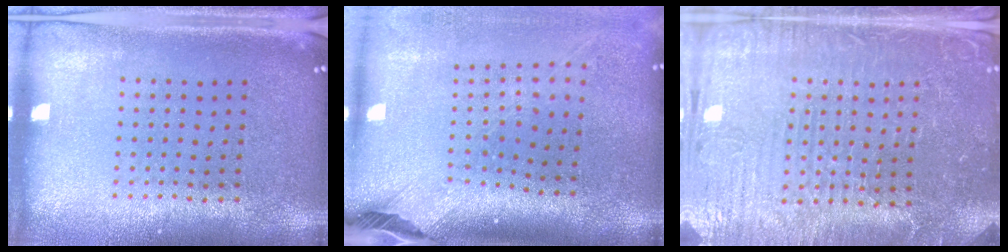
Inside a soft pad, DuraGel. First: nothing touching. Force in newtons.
{"total": 2.5, "press": 1.8, "slide": 1.7}
{"total": 4.1, "press": 3.9, "slide": 1.0}